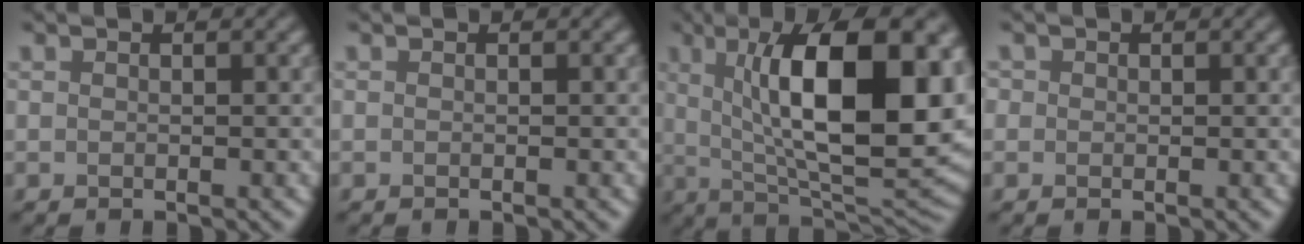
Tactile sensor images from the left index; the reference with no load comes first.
{"total": 0.0}
{"total": 14.9, "force": [2.8, 5.5, 13.6], "torque": [-0.189, -0.002, 0.032]}
{"total": 0.7, "force": [0.0, 0.7, 0.2], "torque": [0.001, -0.001, -0.003]}